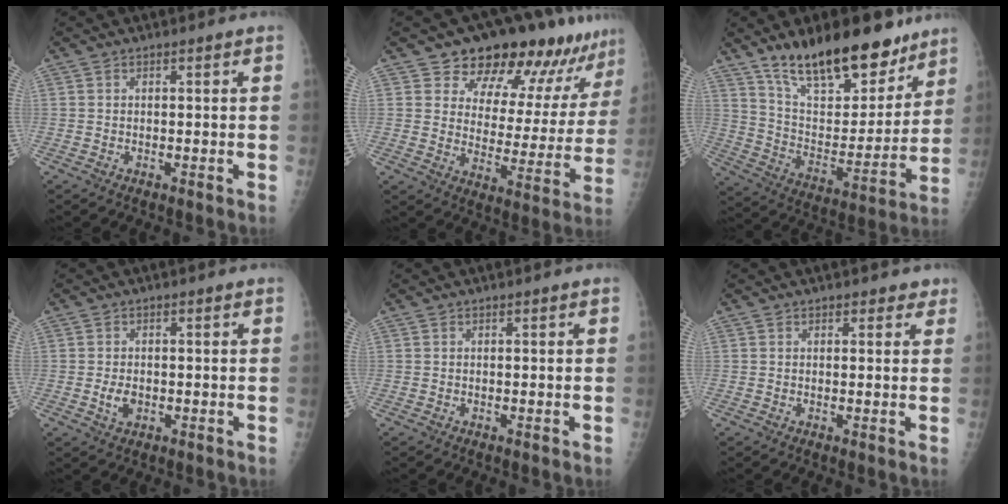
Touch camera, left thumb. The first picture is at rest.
{"total": 17.8, "force": [14.0, 8.1, 7.5], "torque": [-0.044, -0.079, 0.182]}
{"total": 22.3, "force": [16.2, 9.1, 12.2], "torque": [-0.150, -0.085, 0.269]}
{"total": 2.8, "force": [-0.6, 1.9, 2.0], "torque": [-0.034, 0.000, -0.007]}
{"total": 0.0}
{"total": 1.9, "force": [1.4, 1.3, 0.4], "torque": [0.018, -0.005, 0.010]}